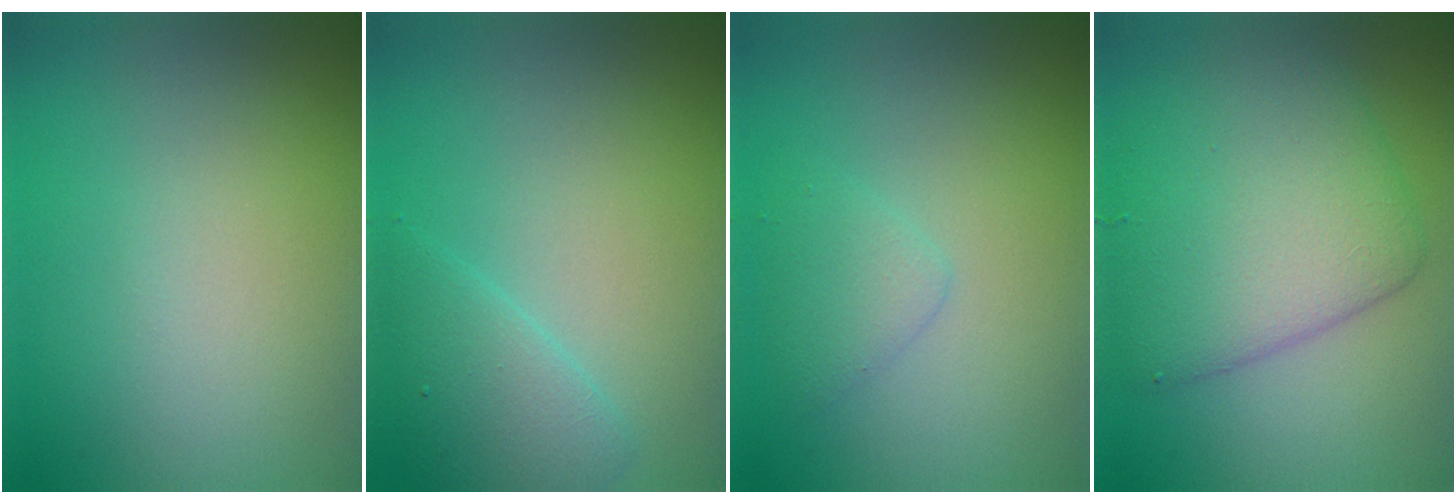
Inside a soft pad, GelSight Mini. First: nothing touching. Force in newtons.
{"total": 2.6, "press": 2.6, "slide": 0.2}
{"total": 1.7, "press": 1.7, "slide": 0.2}
{"total": 7.6, "press": 7.6, "slide": 0.2}